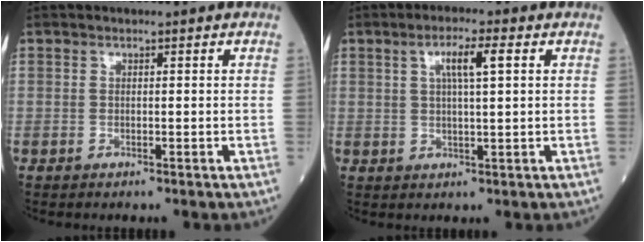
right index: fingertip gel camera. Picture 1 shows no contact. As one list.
[{"total": 4.9, "force": [1.6, 0.4, 4.7], "torque": [-0.086, 0.007, 0.029]}]